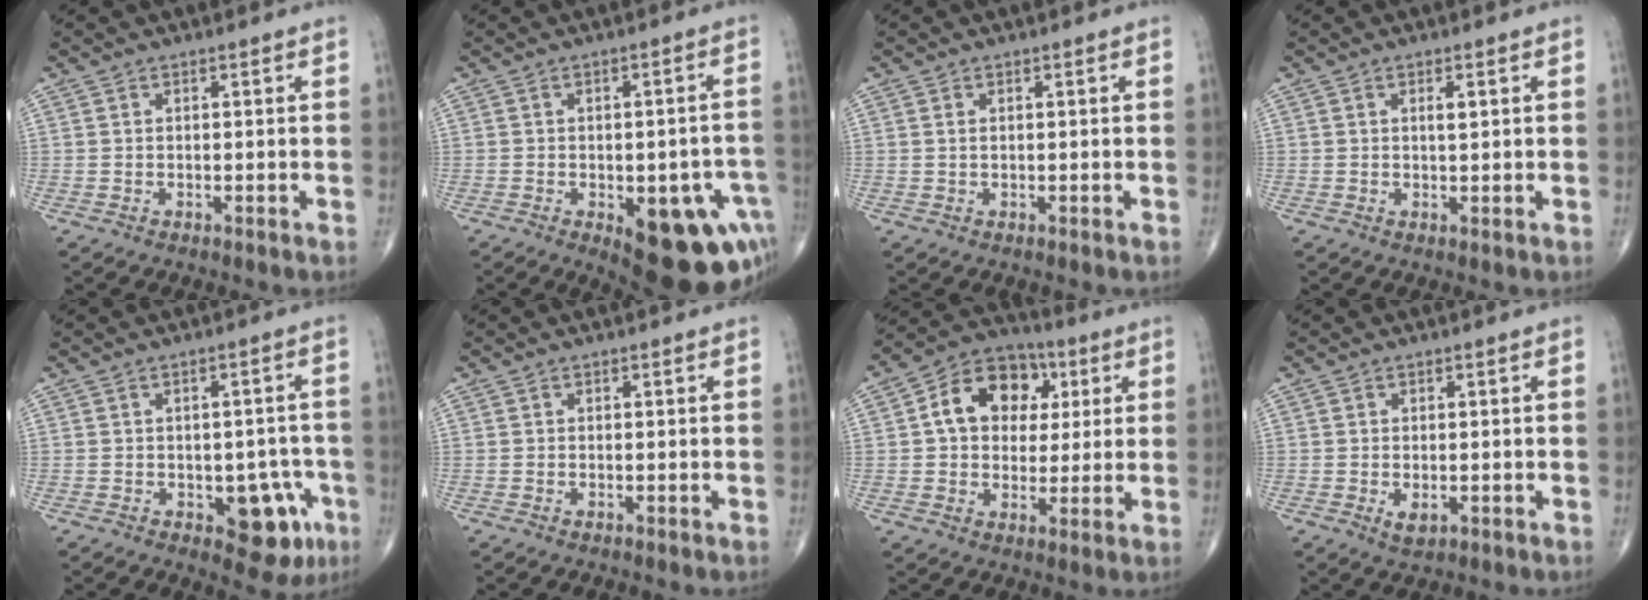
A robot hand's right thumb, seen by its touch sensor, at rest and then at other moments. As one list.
[{"total": 17.6, "force": [-6.9, 7.8, 14.2], "torque": [-0.114, 0.022, -0.067]}, {"total": 0.5, "force": [0.2, 0.2, 0.4], "torque": [-0.009, 0.004, 0.005]}, {"total": 1.7, "force": [0.5, 0.3, 1.5], "torque": [-0.027, -0.002, 0.008]}, {"total": 8.9, "force": [-3.4, 4.8, 6.7], "torque": [-0.041, 0.014, -0.035]}, {"total": 0.0}, {"total": 13.6, "force": [3.0, 10.4, 8.3], "torque": [-0.097, 0.010, 0.040]}, {"total": 2.2, "force": [-0.6, 1.2, 1.8], "torque": [-0.026, -0.004, -0.005]}]